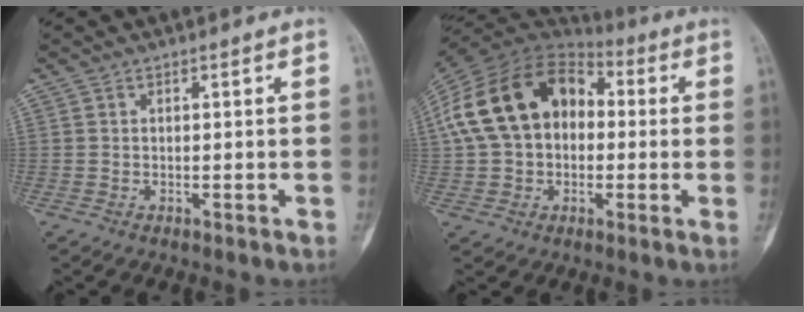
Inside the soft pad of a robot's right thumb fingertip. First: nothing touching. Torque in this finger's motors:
{"motor_torque": [0.27, 2.30, 1.09, -0.71, 0.81]}